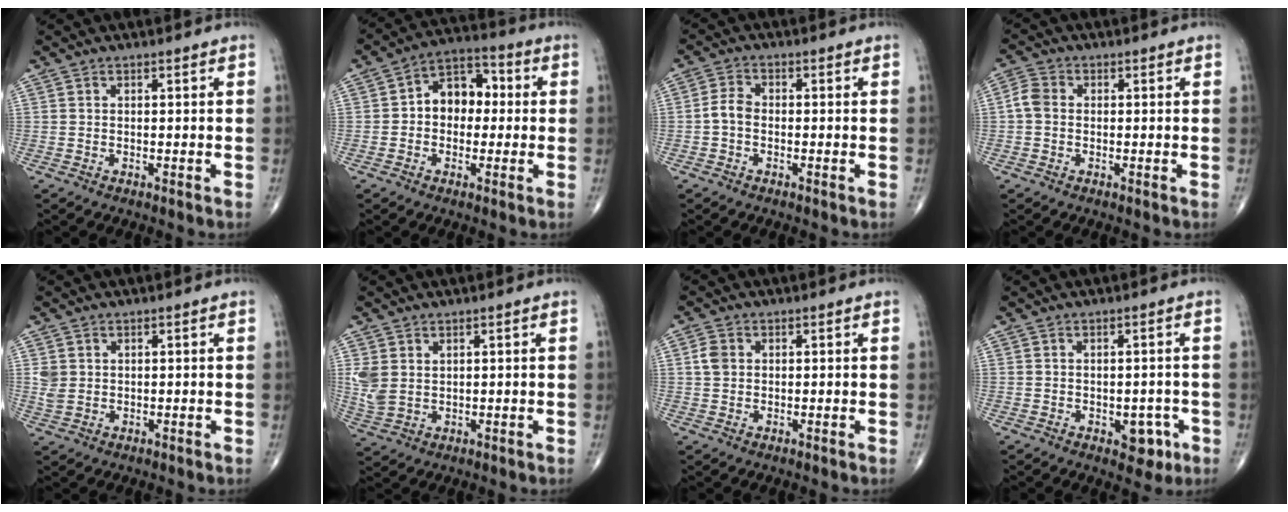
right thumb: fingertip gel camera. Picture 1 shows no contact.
{"total": 9.8, "force": [0.4, 7.1, 6.7], "torque": [-0.067, 0.033, -0.008]}
{"total": 3.3, "force": [-0.8, 2.2, 2.2], "torque": [-0.040, 0.011, -0.024]}
{"total": 3.4, "force": [-0.2, 2.7, 2.1], "torque": [-0.043, 0.010, -0.013]}
{"total": 2.8, "force": [0.6, 2.3, 1.4], "torque": [-0.026, -0.002, 0.019]}
{"total": 4.7, "force": [1.5, 3.4, 2.9], "torque": [-0.068, -0.006, 0.042]}
{"total": 2.8, "force": [0.5, 2.3, 1.6], "torque": [-0.028, 0.004, 0.009]}
{"total": 4.7, "force": [-1.7, 3.0, 3.1], "torque": [-0.010, 0.008, -0.017]}